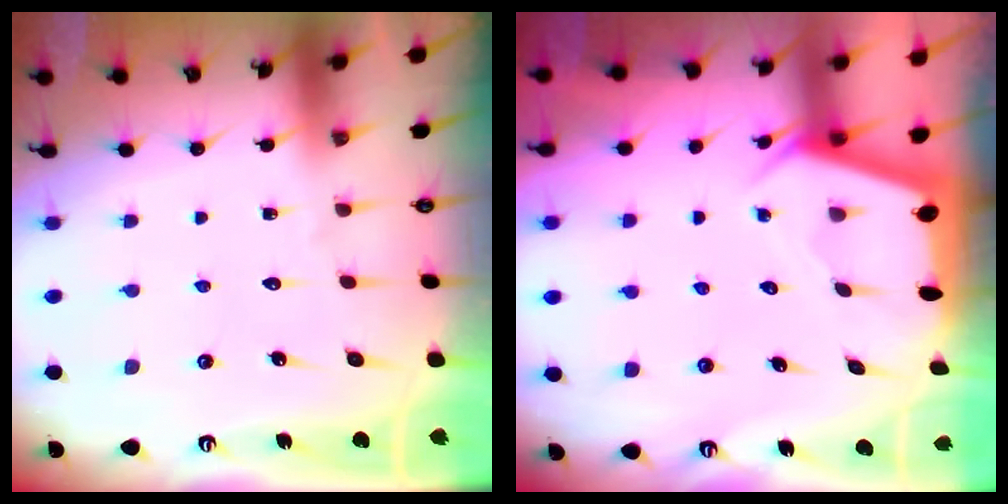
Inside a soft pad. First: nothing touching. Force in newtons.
{"total": 2.4, "press": 2.4, "slide": 0.3}